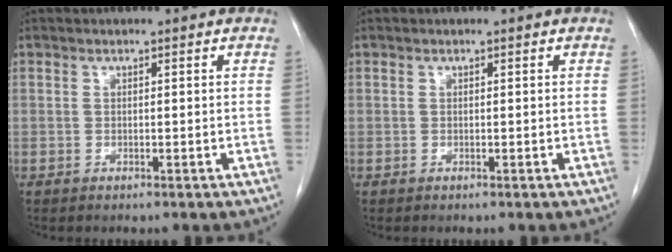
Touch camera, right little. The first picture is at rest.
{"total": 0.0}